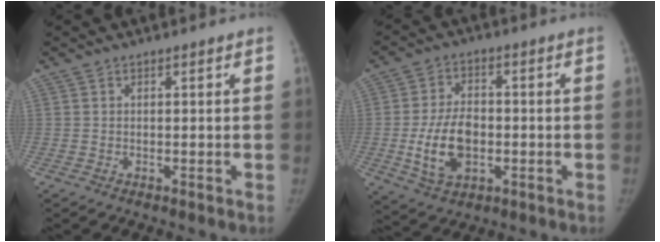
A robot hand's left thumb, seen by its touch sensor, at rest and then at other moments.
{"total": 10.9, "force": [-2.2, 7.0, 8.0], "torque": [-0.132, 0.009, -0.032]}